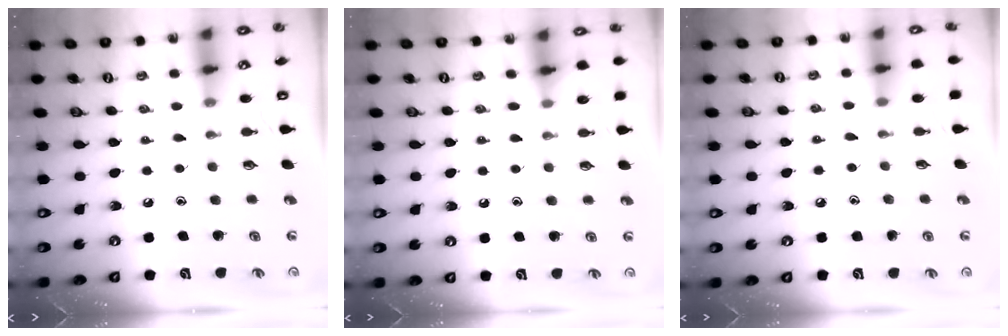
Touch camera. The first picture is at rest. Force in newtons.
{"total": 6.0, "press": 6.0, "slide": 0.6}
{"total": 5.8, "press": 5.8, "slide": 0.3}